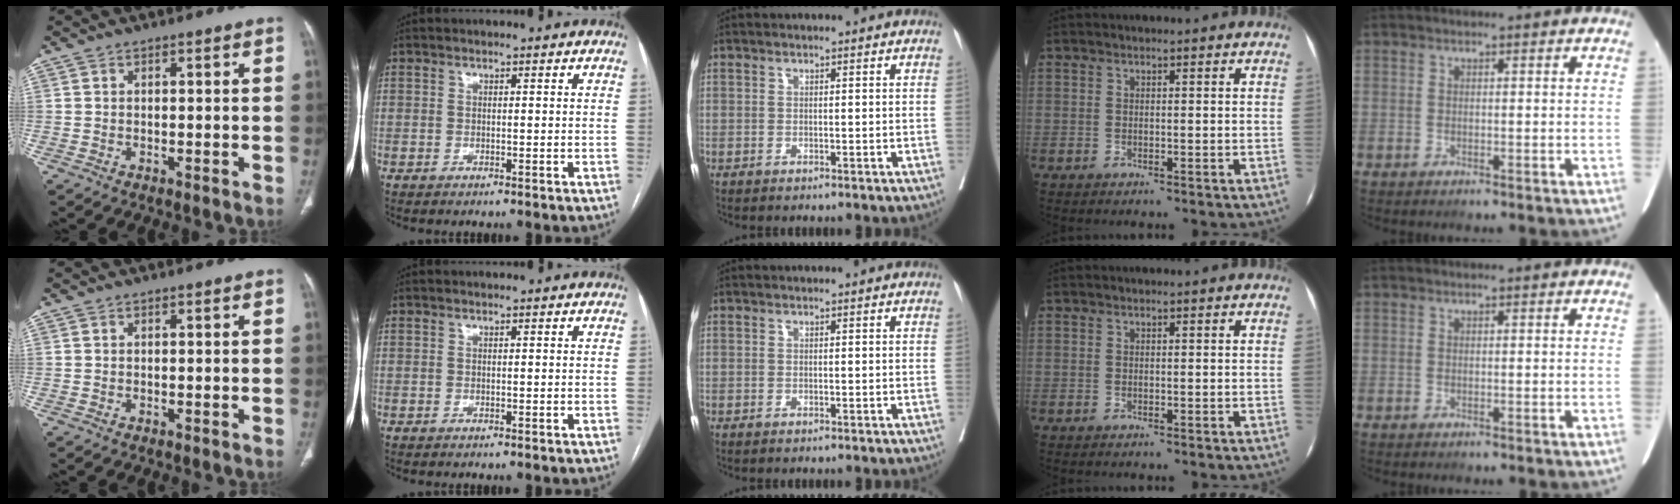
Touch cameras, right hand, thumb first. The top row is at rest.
{}